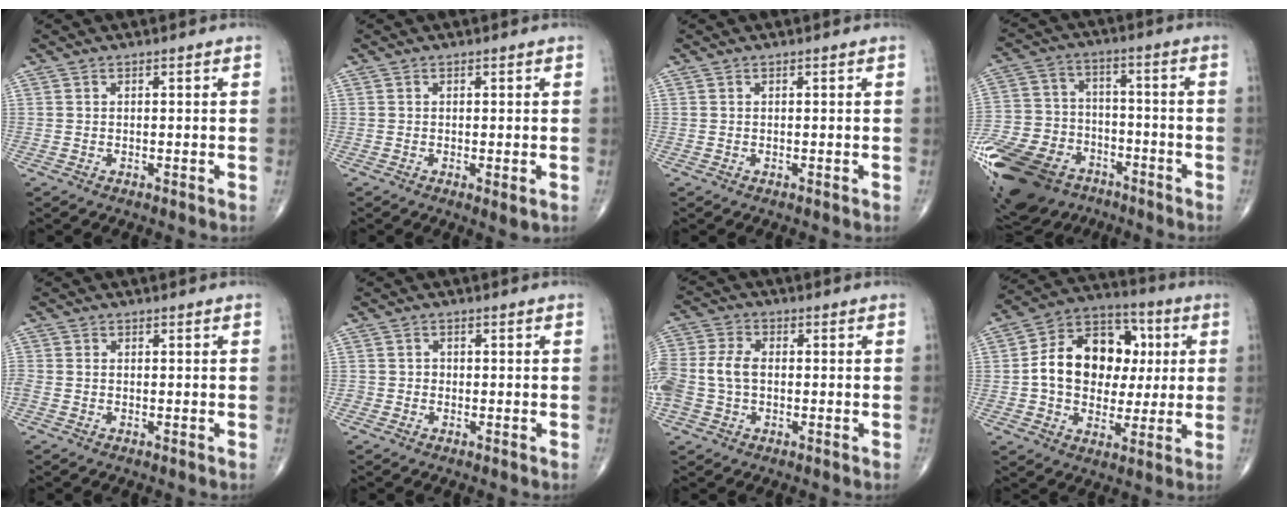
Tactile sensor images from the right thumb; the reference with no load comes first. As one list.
[{"total": 1.8, "force": [-0.4, 0.5, 1.7], "torque": [-0.031, -0.008, -0.006]}, {"total": 0.0}, {"total": 25.8, "force": [-15.0, 16.9, 12.5], "torque": [-0.317, 0.044, -0.261]}, {"total": 1.5, "force": [-0.5, 1.1, 1.0], "torque": [-0.030, 0.000, -0.011]}, {"total": 1.4, "force": [-0.6, 1.3, 0.1], "torque": [0.013, 0.008, -0.016]}, {"total": 9.4, "force": [-0.8, 6.4, 6.9], "torque": [-0.164, 0.022, -0.018]}, {"total": 18.0, "force": [1.6, 13.4, 11.9], "torque": [-0.151, 0.026, 0.023]}]